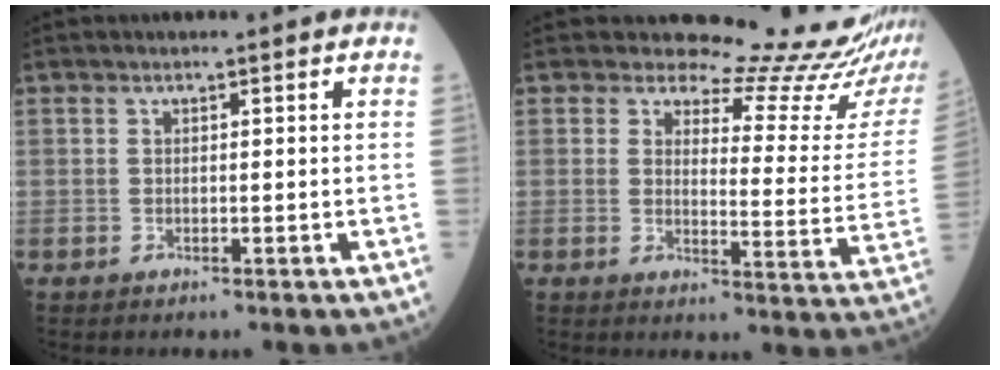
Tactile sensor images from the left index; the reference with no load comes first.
{"total": 18.0, "force": [17.5, 2.1, 3.7], "torque": [-0.030, -0.126, 0.172]}